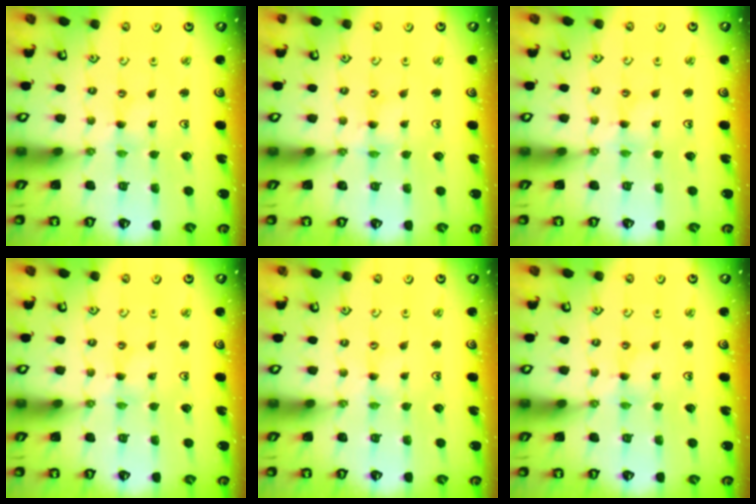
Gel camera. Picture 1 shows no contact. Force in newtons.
{"total": 0.8, "press": 0.7, "slide": 0.2}
{"total": 1.1, "press": 1.1, "slide": 0.2}
{"total": 0.0}
{"total": 0.0}
{"total": 0.7, "press": 0.7, "slide": 0.1}